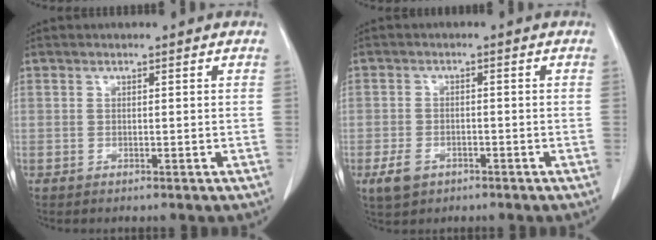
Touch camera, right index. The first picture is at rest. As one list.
[{"total": 3.7, "force": [-1.9, 2.5, 1.9], "torque": [-0.038, -0.001, -0.024]}]